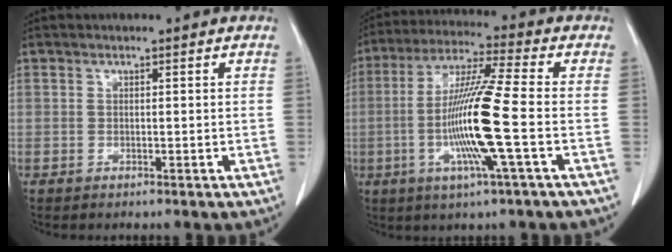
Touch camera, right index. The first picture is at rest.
{"total": 13.6, "force": [-2.7, -0.8, 13.3], "torque": [-0.264, -0.007, -0.060]}